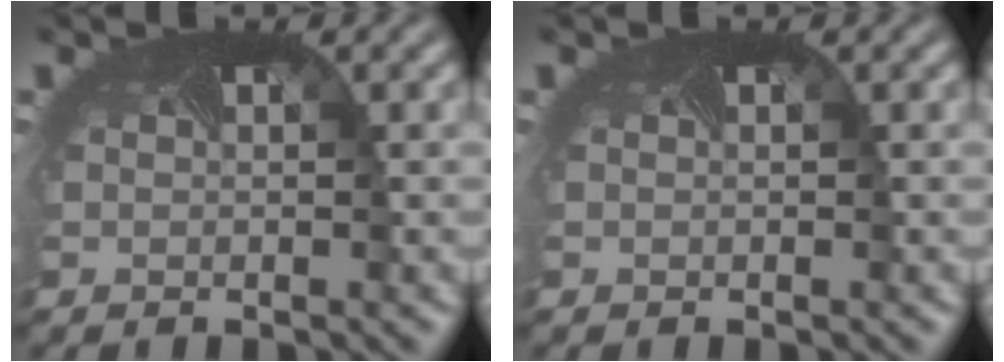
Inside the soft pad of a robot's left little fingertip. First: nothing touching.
{"total": 0.0}